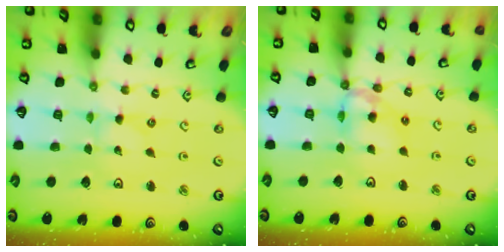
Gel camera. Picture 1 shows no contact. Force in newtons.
{"total": 10.8, "press": 10.7, "slide": 1.2}